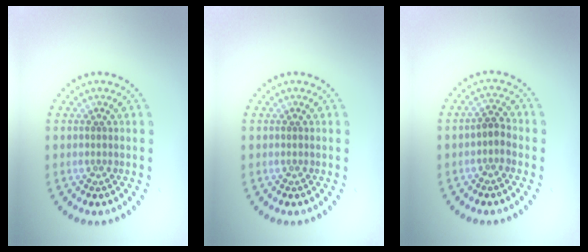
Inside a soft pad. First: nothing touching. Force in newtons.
{"total": 0.0}
{"total": 1.5, "press": 1.4, "slide": 0.6}